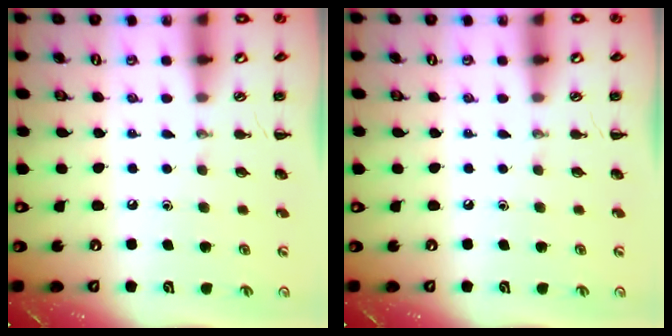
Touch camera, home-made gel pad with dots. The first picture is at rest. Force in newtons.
{"total": 0.0}